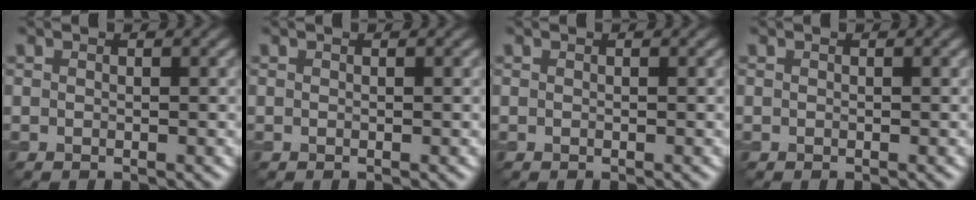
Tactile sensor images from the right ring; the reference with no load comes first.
{"total": 0.0}
{"total": 0.0}
{"total": 0.0}